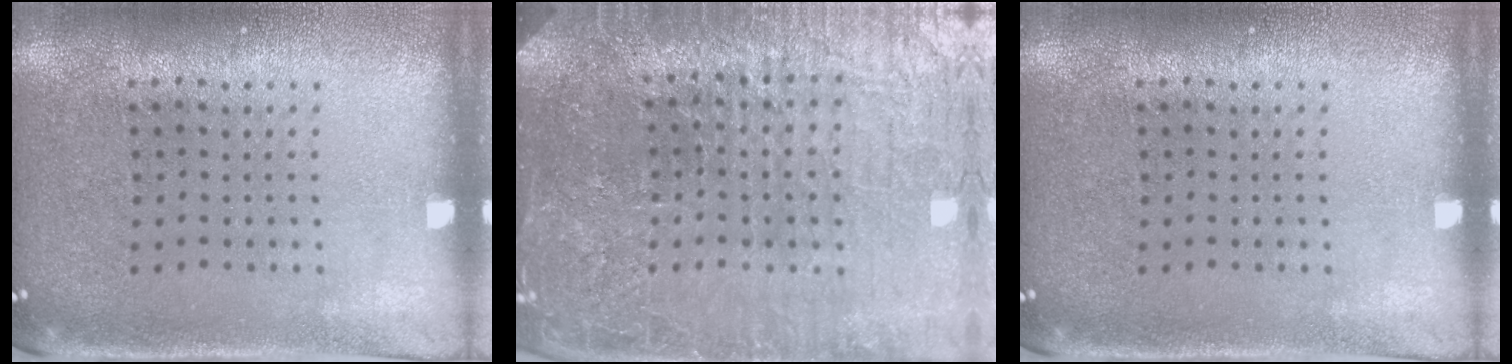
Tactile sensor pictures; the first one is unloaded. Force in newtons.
{"total": 5.4, "press": 4.9, "slide": 2.3}
{"total": 0.0}